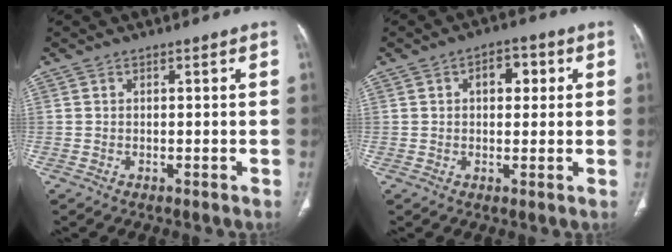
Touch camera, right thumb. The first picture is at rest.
{"total": 5.7, "force": [1.6, 3.5, 4.2], "torque": [-0.037, 0.005, 0.019]}